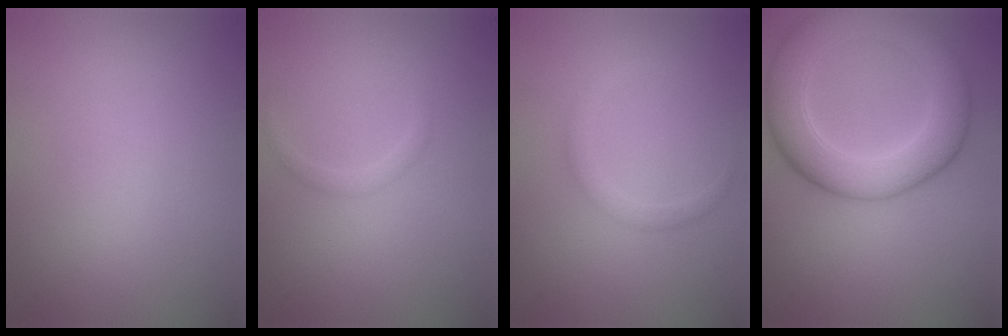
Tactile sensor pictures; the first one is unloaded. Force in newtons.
{"total": 0.9, "press": 0.9, "slide": 0.0}
{"total": 1.4, "press": 1.4, "slide": 0.0}
{"total": 8.1, "press": 8.1, "slide": 0.4}